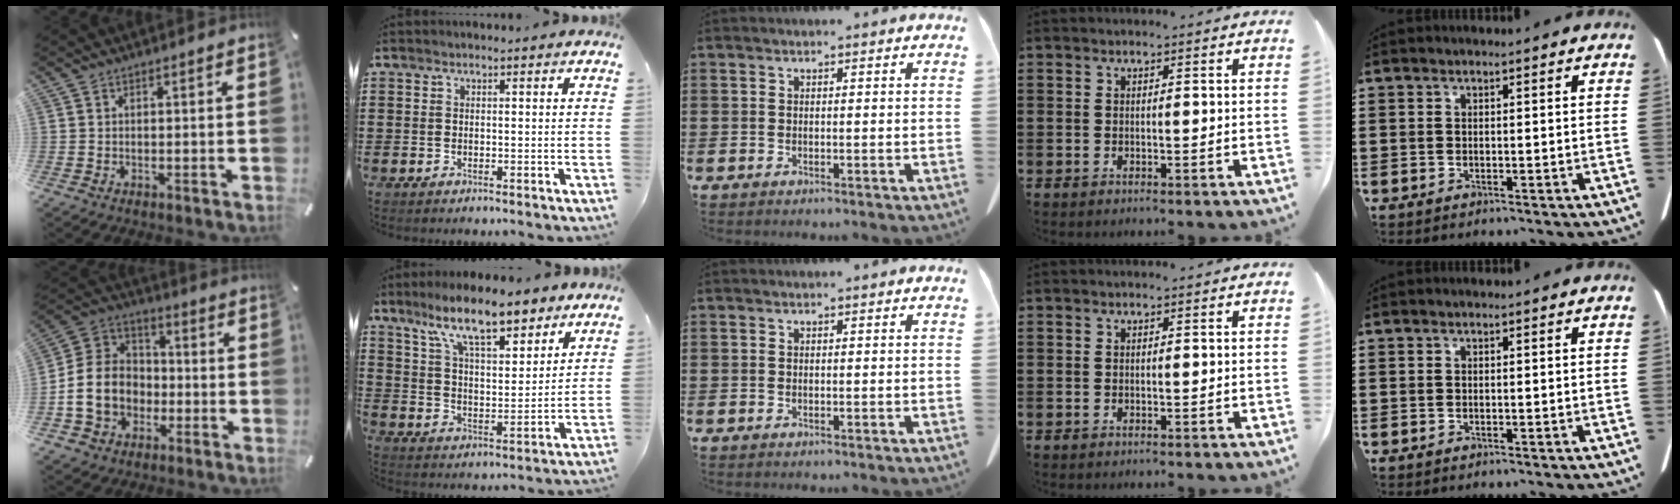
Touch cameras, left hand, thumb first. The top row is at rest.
{"thumb": {"total": 12.9, "force": [-3.3, 11.2, 5.4], "torque": [-0.112, 0.021, -0.058]}, "index": {"total": 12.2, "force": [9.5, 2.7, 7.2], "torque": [-0.149, -0.029, 0.167]}}